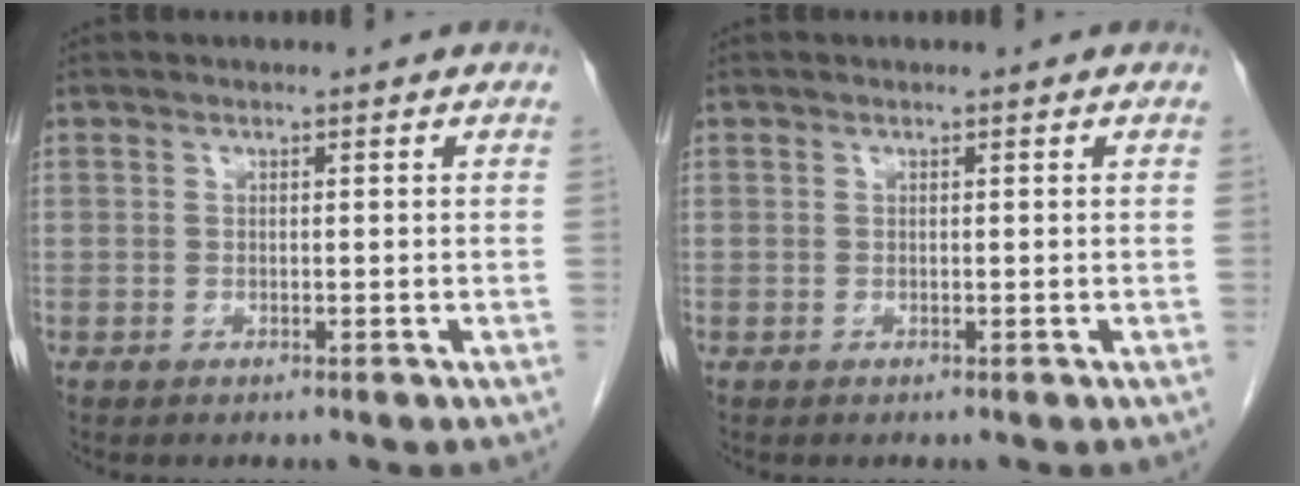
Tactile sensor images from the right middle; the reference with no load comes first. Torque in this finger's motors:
{"motor_torque": [-0.05, -0.05, 0.00, -0.01]}